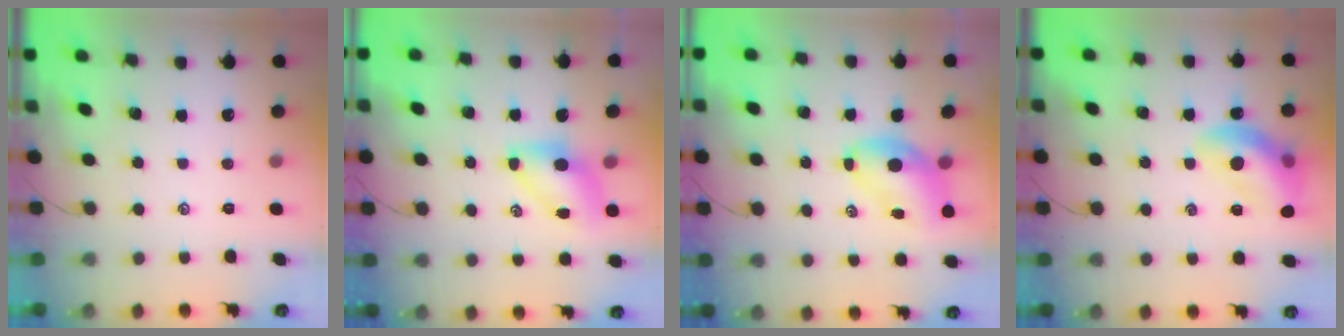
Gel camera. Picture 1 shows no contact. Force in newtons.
{"total": 7.0, "press": 7.0, "slide": 0.9}
{"total": 6.8, "press": 6.5, "slide": 1.7}
{"total": 15.3, "press": 15.1, "slide": 2.7}